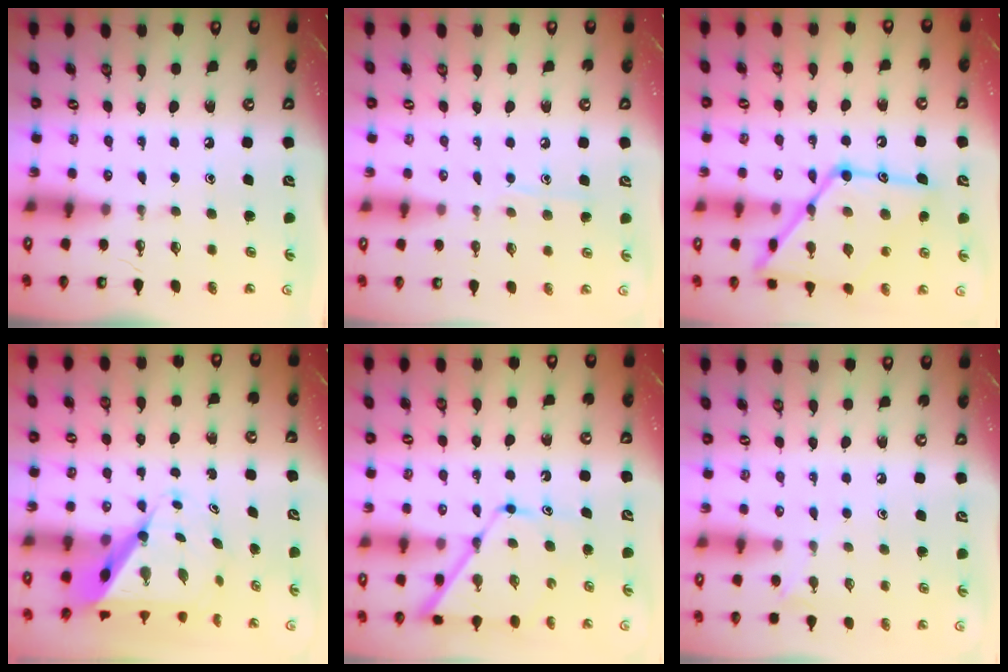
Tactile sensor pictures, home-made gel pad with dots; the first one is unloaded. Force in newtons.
{"total": 6.6, "press": 6.5, "slide": 0.7}
{"total": 22.0, "press": 21.9, "slide": 1.6}
{"total": 9.8, "press": 9.8, "slide": 0.8}
{"total": 11.1, "press": 11.0, "slide": 1.0}
{"total": 6.5, "press": 6.5, "slide": 0.3}